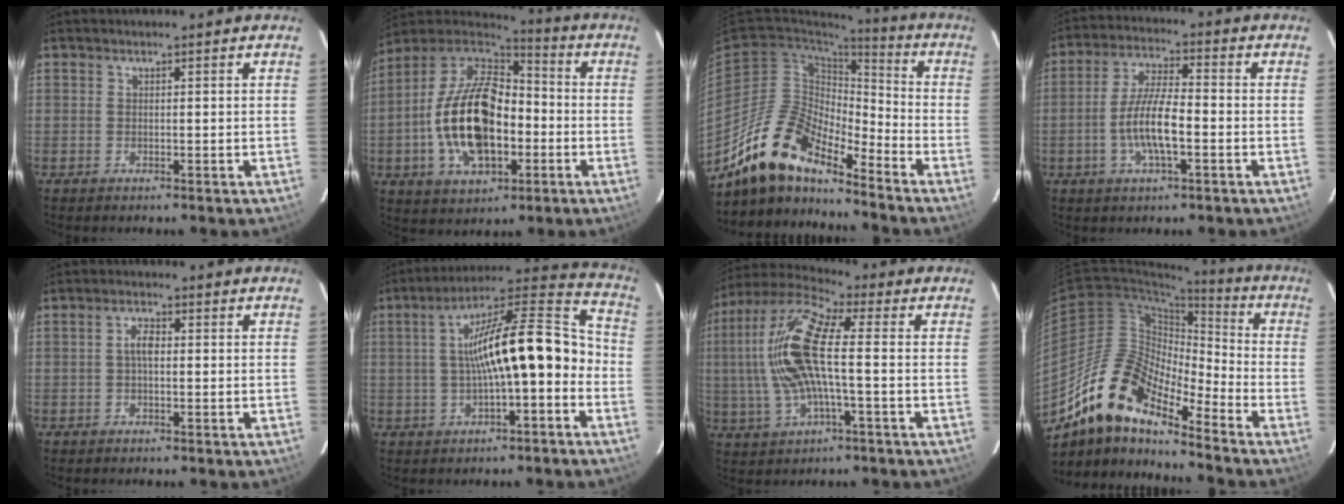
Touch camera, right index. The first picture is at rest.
{"total": 20.6, "force": [-4.1, 11.8, 16.4], "torque": [-0.336, 0.007, -0.067]}
{"total": 16.0, "force": [-13.2, 4.7, 7.7], "torque": [-0.140, -0.002, -0.256]}
{"total": 9.3, "force": [-2.7, 2.5, 8.5], "torque": [-0.172, 0.002, -0.050]}
{"total": 2.7, "force": [0.0, 1.2, 2.4], "torque": [-0.048, 0.008, 0.001]}
{"total": 17.3, "force": [-2.5, 4.6, 16.4], "torque": [-0.256, 0.040, -0.038]}
{"total": 16.1, "force": [0.0, 5.2, 15.3], "torque": [-0.306, 0.011, -0.006]}
{"total": 16.1, "force": [-12.1, 4.8, 9.6], "torque": [-0.160, -0.004, -0.240]}